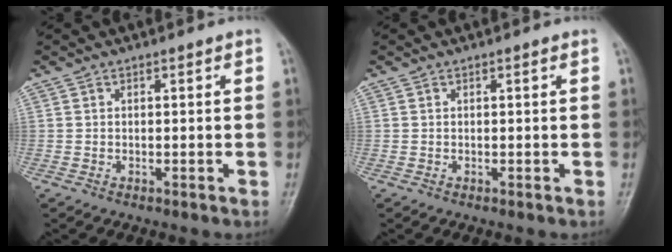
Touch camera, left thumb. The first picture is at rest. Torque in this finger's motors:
{"motor_torque": [-0.05, 0.01, -0.04, 0.04, 0.00]}